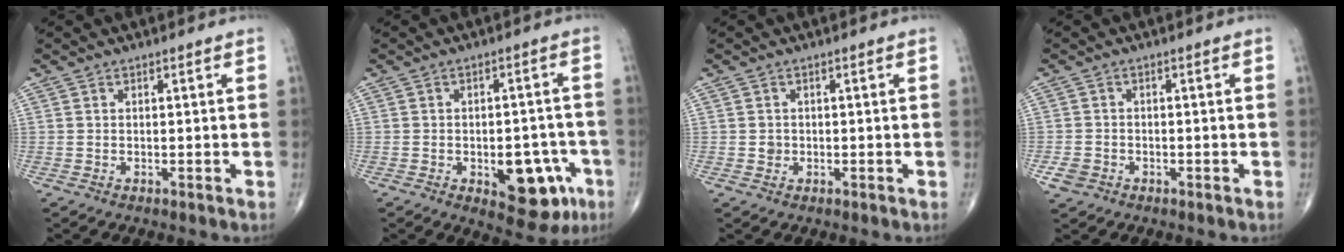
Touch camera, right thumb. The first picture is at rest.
{"total": 12.0, "force": [-4.5, 6.3, 9.2], "torque": [-0.079, 0.025, -0.048]}
{"total": 1.2, "force": [-0.1, 1.2, 0.4], "torque": [-0.002, 0.003, 0.001]}
{"total": 2.9, "force": [-1.3, 2.4, 1.1], "torque": [-0.018, 0.007, -0.022]}